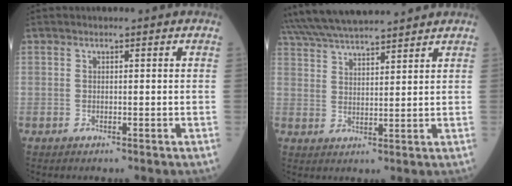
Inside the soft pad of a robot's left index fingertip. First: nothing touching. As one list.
[{"total": 12.8, "force": [11.7, 0.9, 5.0], "torque": [-0.103, 0.030, 0.199]}]